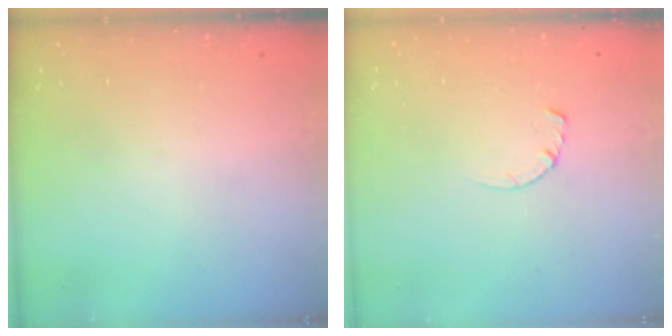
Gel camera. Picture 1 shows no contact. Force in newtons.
{"total": 2.8, "press": 2.8, "slide": 0.4}